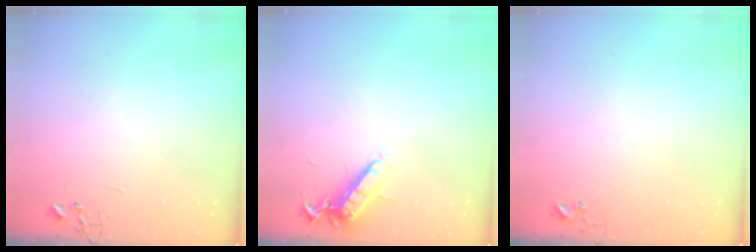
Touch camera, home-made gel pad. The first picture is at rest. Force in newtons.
{"total": 12.9, "press": 12.8, "slide": 1.4}
{"total": 2.7, "press": 2.7, "slide": 0.2}